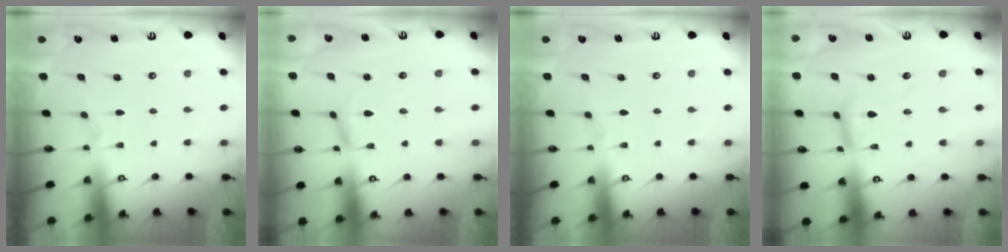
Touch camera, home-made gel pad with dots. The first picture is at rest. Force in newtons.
{"total": 2.3, "press": 2.3, "slide": 0.1}
{"total": 0.0}
{"total": 8.5, "press": 8.5, "slide": 0.6}